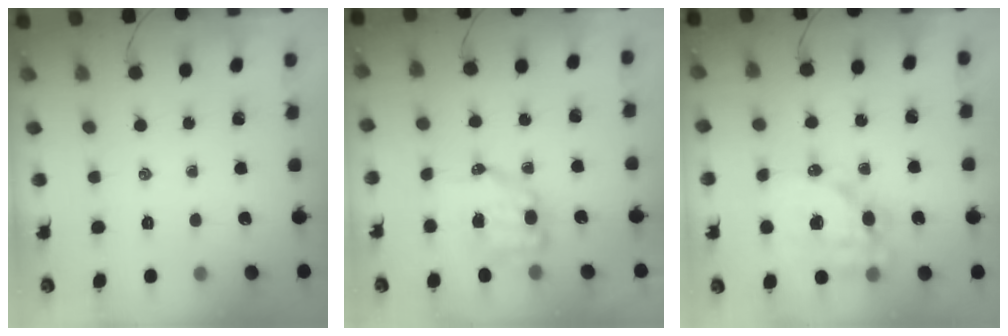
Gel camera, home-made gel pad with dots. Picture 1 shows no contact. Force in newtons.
{"total": 7.6, "press": 7.5, "slide": 1.2}
{"total": 14.3, "press": 13.9, "slide": 3.2}